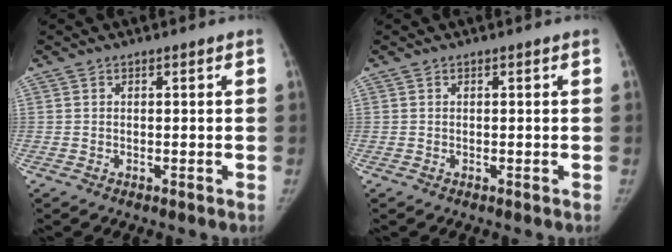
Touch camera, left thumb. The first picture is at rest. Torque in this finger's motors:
{"motor_torque": [0.00, 0.00, 0.05, -0.05, 0.00]}